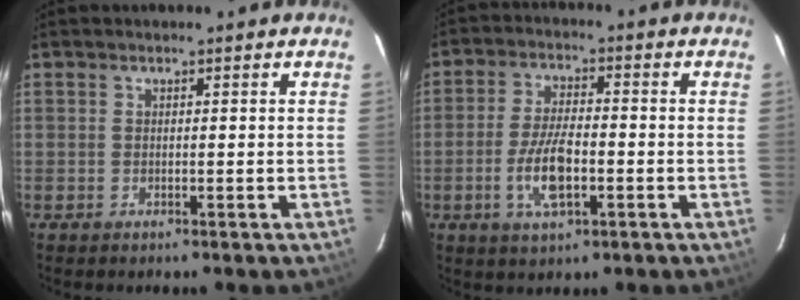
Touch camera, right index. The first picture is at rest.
{"total": 8.4, "force": [-2.7, 3.2, 7.2], "torque": [-0.149, -0.003, -0.049]}